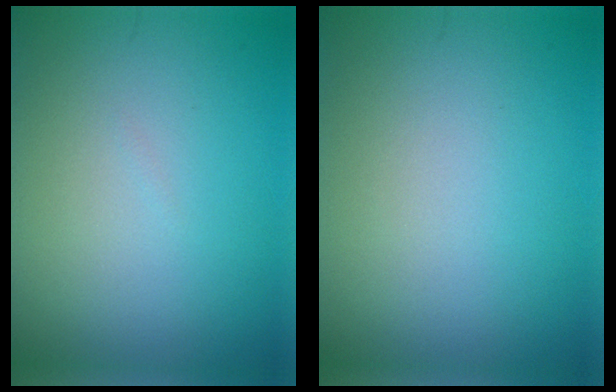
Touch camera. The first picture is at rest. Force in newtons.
{"total": 0.0}